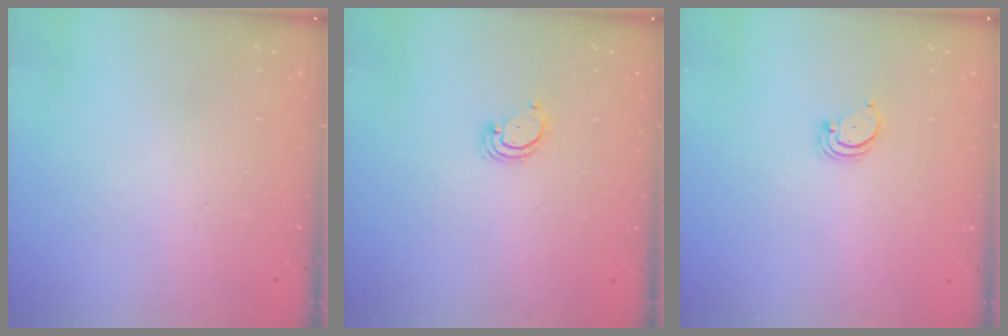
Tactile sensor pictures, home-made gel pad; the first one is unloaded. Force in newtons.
{"total": 2.3, "press": 2.3, "slide": 0.2}
{"total": 2.0, "press": 2.0, "slide": 0.2}